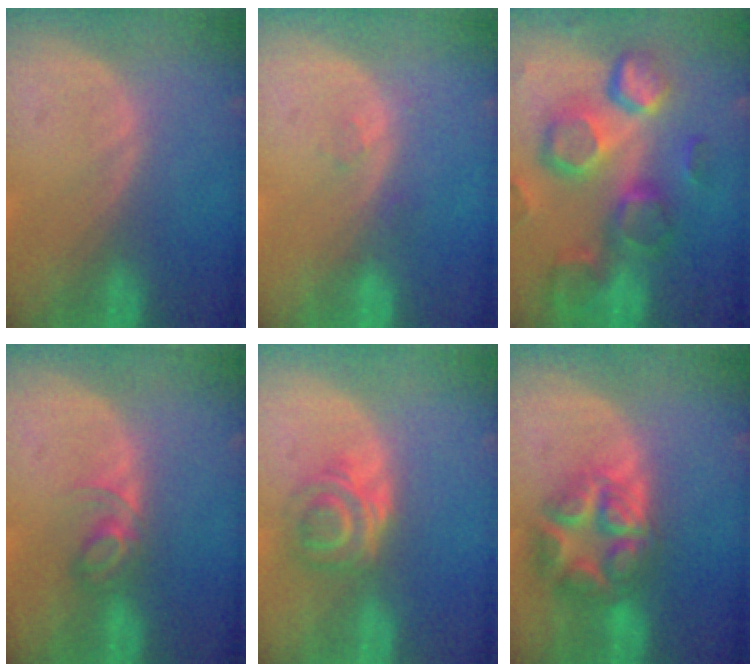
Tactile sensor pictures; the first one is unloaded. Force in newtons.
{"total": 1.1, "press": 1.0, "slide": 0.1}
{"total": 12.9, "press": 11.3, "slide": 6.3}
{"total": 3.5, "press": 3.5, "slide": 0.4}
{"total": 6.1, "press": 5.0, "slide": 3.5}
{"total": 8.0, "press": 8.0, "slide": 0.5}